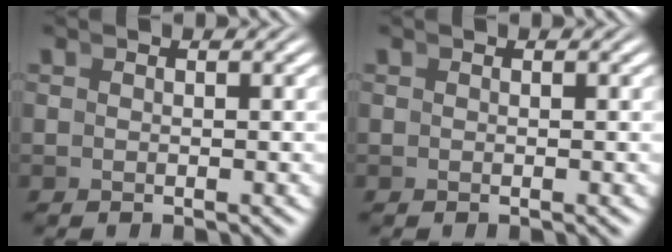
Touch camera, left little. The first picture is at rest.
{"total": 0.0}